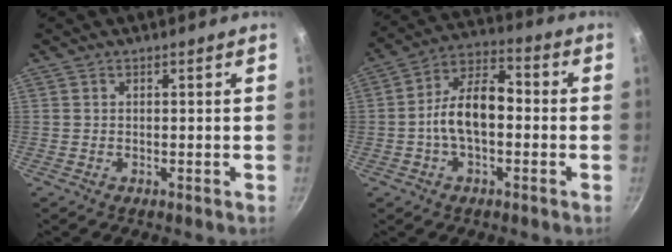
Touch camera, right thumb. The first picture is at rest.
{"total": 11.6, "force": [-1.4, 6.6, 9.5], "torque": [-0.143, 0.048, -0.039]}